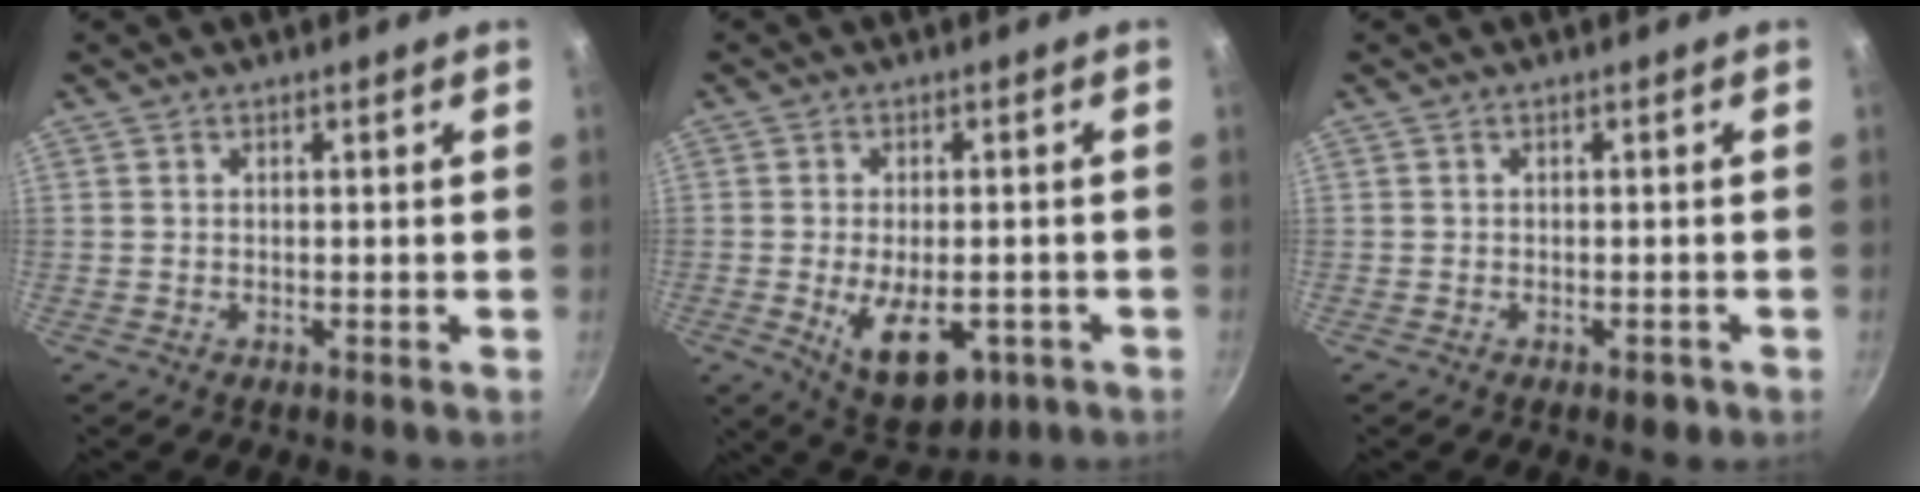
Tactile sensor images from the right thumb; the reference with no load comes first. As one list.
[{"total": 11.5, "force": [-3.7, 6.2, 8.9], "torque": [-0.129, -0.001, -0.041]}, {"total": 1.6, "force": [-0.9, 0.8, 1.0], "torque": [-0.005, 0.004, -0.012]}]